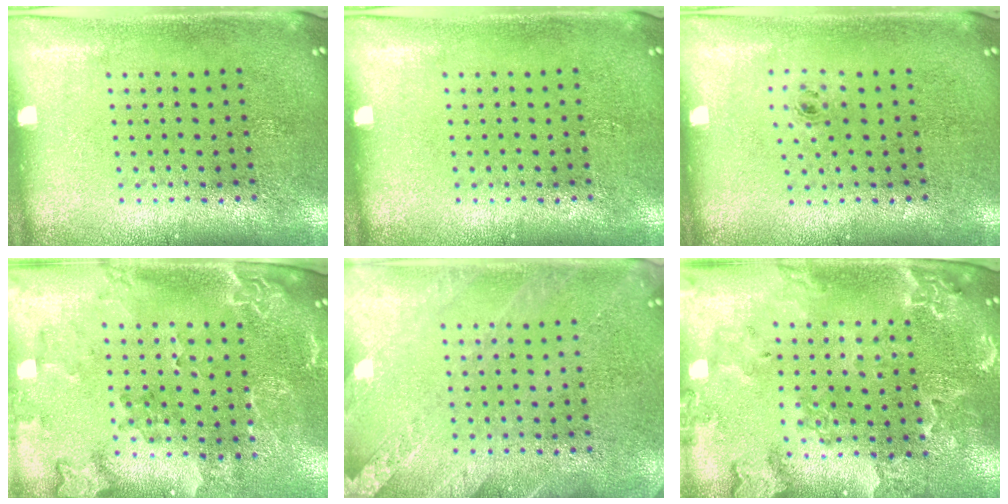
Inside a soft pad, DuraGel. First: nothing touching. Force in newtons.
{"total": 0.0}
{"total": 0.5, "press": 0.2, "slide": 0.5}
{"total": 2.1, "press": 2.0, "slide": 0.8}
{"total": 2.6, "press": 2.6, "slide": 0.2}
{"total": 2.0, "press": 2.0, "slide": 0.2}